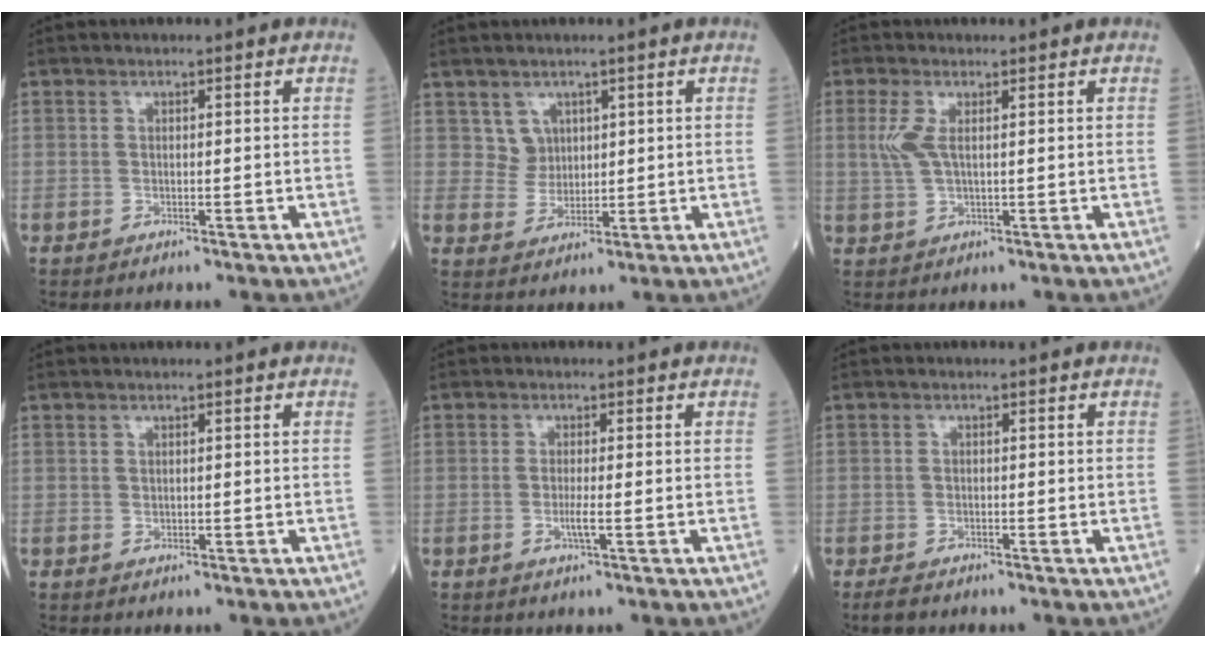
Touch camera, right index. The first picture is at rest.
{"total": 3.1, "force": [1.5, 2.7, 0.2], "torque": [-0.002, 0.002, 0.030]}
{"total": 3.2, "force": [0.8, 1.0, 2.9], "torque": [-0.080, 0.003, 0.019]}
{"total": 0.0}
{"total": 2.0, "force": [-0.5, -0.1, 1.9], "torque": [-0.041, -0.004, -0.011]}
{"total": 1.9, "force": [-1.6, 0.6, 0.9], "torque": [-0.024, -0.004, -0.027]}